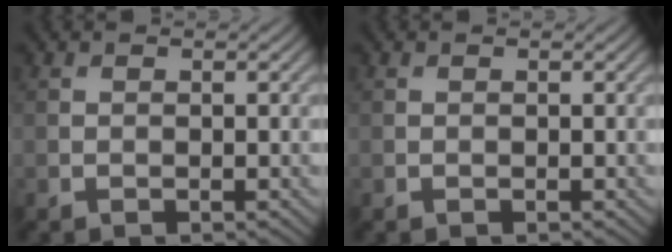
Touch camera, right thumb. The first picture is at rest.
{"total": 0.0}